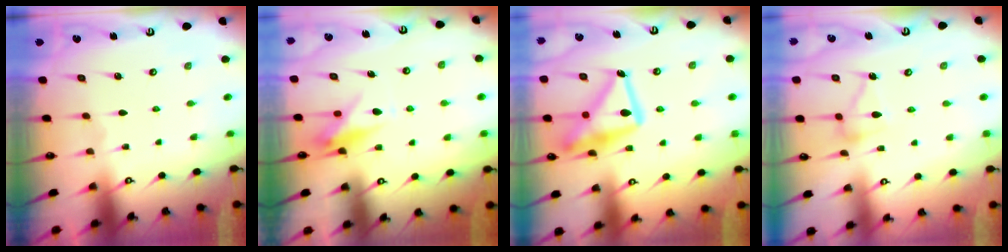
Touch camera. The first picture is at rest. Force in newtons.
{"total": 8.2, "press": 8.2, "slide": 0.6}
{"total": 20.2, "press": 20.2, "slide": 1.5}
{"total": 11.4, "press": 11.4, "slide": 0.5}